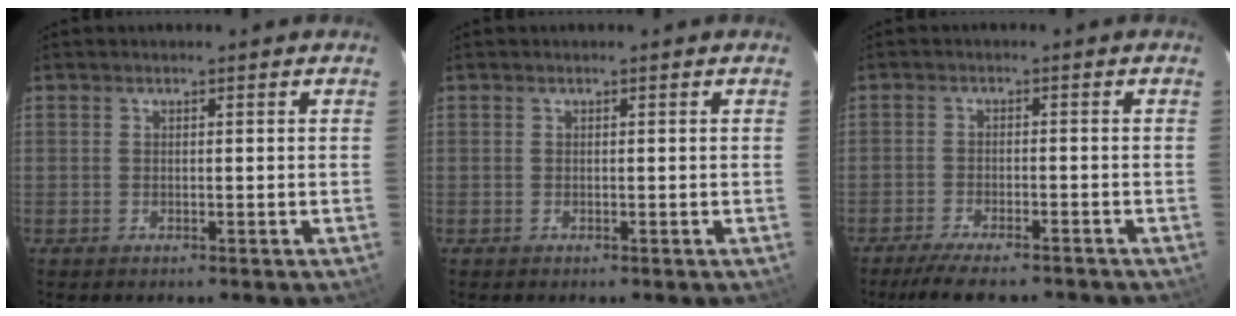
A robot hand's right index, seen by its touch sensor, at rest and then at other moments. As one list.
[{"total": 0.0}, {"total": 9.8, "force": [-8.3, 2.2, 4.8], "torque": [-0.106, -0.019, -0.133]}]